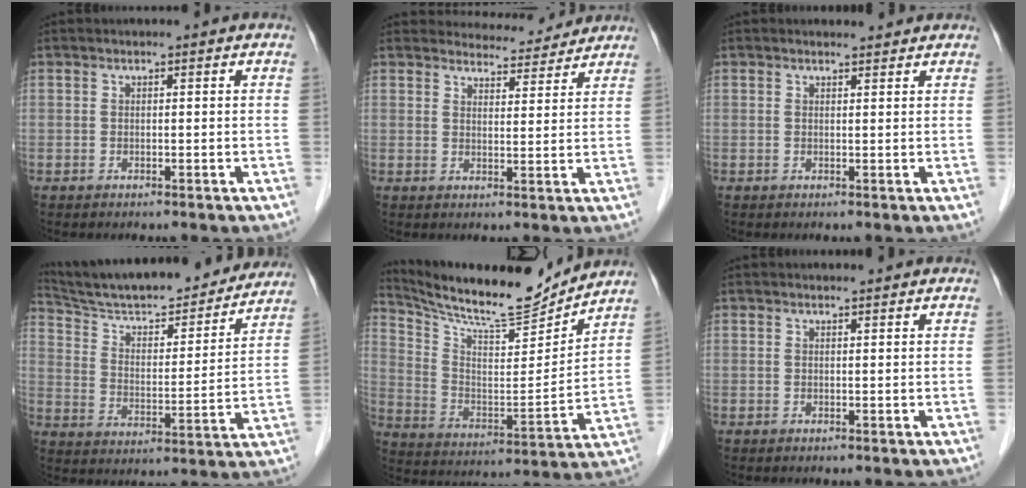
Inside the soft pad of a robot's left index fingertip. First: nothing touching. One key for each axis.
{"total": 6.2, "fx": 6.1, "fy": 1.2, "fz": -0.1, "tx": 0.003, "ty": 0.004, "tz": 0.075}
{"total": 1.5, "fx": 1.4, "fy": 0.3, "fz": 0.0, "tx": -0.012, "ty": 0.003, "tz": 0.021}
{"total": 24.3, "fx": 22.2, "fy": 3.8, "fz": 9.1, "tx": -0.147, "ty": -0.010, "tz": 0.319}
{"total": 17.4, "fx": 16.3, "fy": 1.2, "fz": 6.1, "tx": -0.124, "ty": -0.020, "tz": 0.271}
{"total": 0.7, "fx": 0.7, "fy": 0.0, "fz": 0.1, "tx": -0.009, "ty": 0.001, "tz": 0.011}